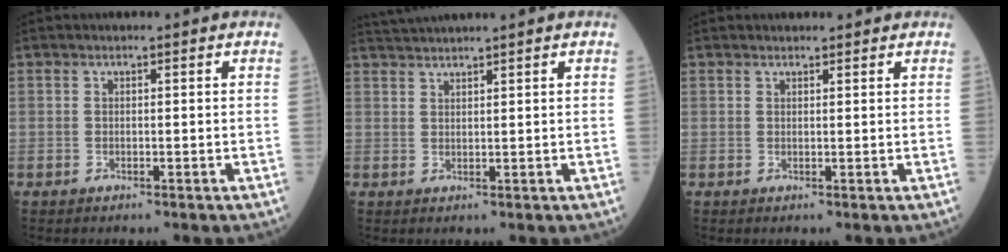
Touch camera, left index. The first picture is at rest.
{"total": 3.8, "force": [3.5, -1.2, 0.9], "torque": [-0.014, 0.022, 0.068]}
{"total": 2.0, "force": [1.9, 0.7, 0.3], "torque": [-0.006, 0.011, 0.017]}